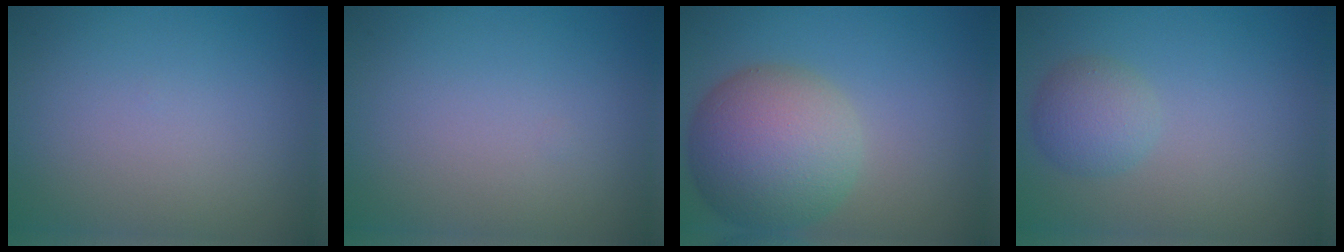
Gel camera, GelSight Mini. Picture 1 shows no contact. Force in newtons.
{"total": 0.0}
{"total": 9.0, "press": 9.0, "slide": 0.5}
{"total": 2.7, "press": 2.7, "slide": 0.1}